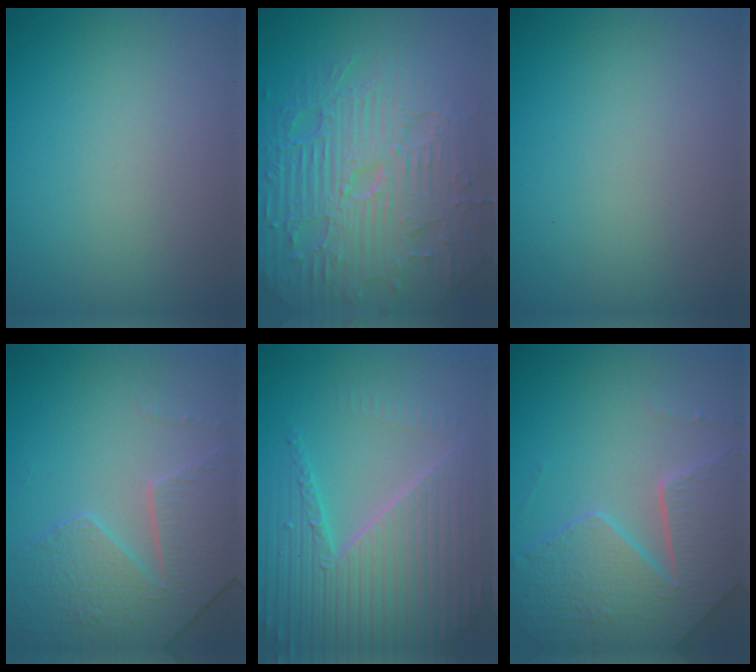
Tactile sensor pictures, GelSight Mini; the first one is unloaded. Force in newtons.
{"total": 11.6, "press": 7.5, "slide": 8.9}
{"total": 0.0}
{"total": 4.3, "press": 4.2, "slide": 0.9}
{"total": 7.0, "press": 6.8, "slide": 1.5}
{"total": 7.2, "press": 5.5, "slide": 4.7}